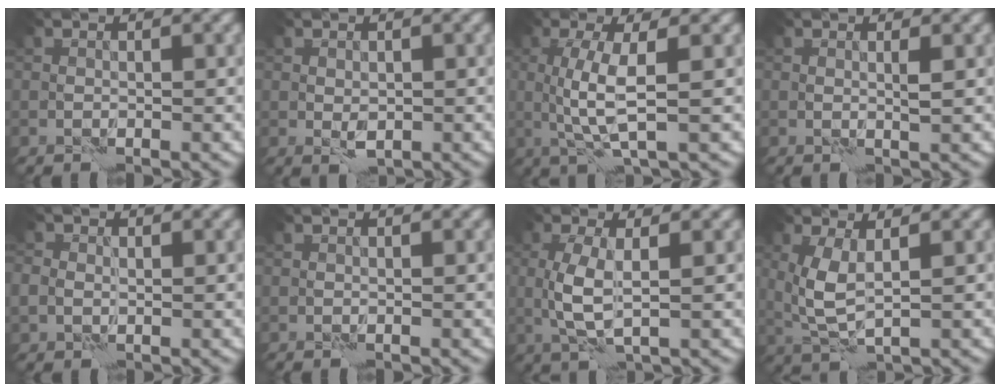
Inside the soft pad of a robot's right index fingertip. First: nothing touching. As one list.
[{"total": 1.2, "force": [0.0, 0.8, 0.9], "torque": [-0.014, -0.006, 0.005]}, {"total": 4.1, "force": [0.5, 0.8, 4.0], "torque": [-0.081, -0.003, 0.011]}, {"total": 0.9, "force": [0.5, -0.2, 0.7], "torque": [-0.010, -0.004, 0.009]}, {"total": 2.2, "force": [0.5, 1.7, 1.2], "torque": [-0.014, 0.007, 0.001]}, {"total": 0.0}, {"total": 3.3, "force": [0.5, 0.9, 3.2], "torque": [-0.077, -0.005, 0.012]}, {"total": 3.4, "force": [1.0, 1.1, 3.1], "torque": [-0.076, -0.004, 0.024]}]